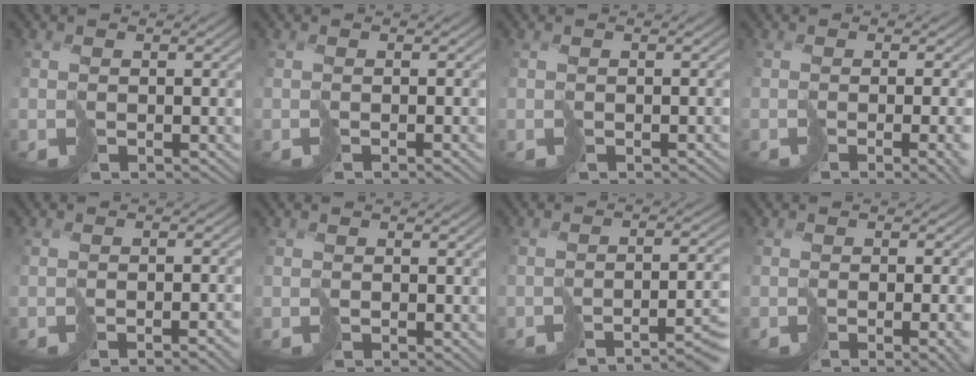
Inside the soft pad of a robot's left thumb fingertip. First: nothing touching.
{"total": 1.1, "force": [-1.1, -0.1, 0.4], "torque": [-0.004, 0.001, -0.018]}
{"total": 1.1, "force": [-0.8, 0.4, 0.5], "torque": [-0.003, -0.001, -0.015]}
{"total": 5.0, "force": [-1.9, 1.4, 4.5], "torque": [-0.051, -0.019, -0.005]}
{"total": 3.1, "force": [-2.8, 0.3, 1.4], "torque": [-0.010, -0.001, -0.042]}
{"total": 0.0}
{"total": 6.7, "force": [-5.2, 0.7, 4.1], "torque": [-0.041, -0.010, -0.078]}
{"total": 5.1, "force": [-2.3, 1.6, 4.3], "torque": [-0.052, -0.018, -0.014]}